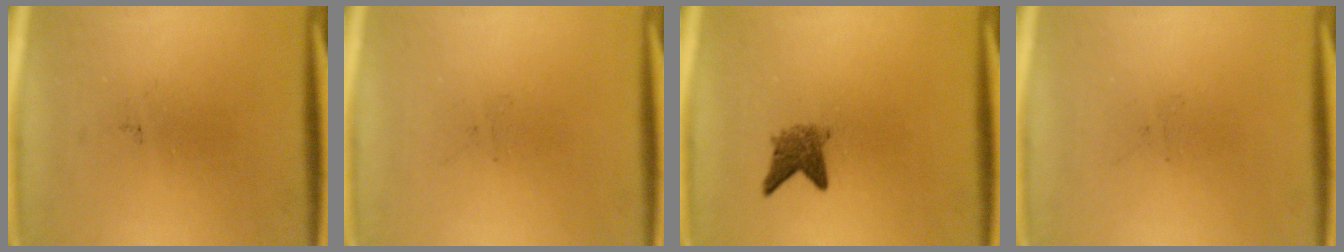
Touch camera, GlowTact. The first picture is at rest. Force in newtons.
{"total": 0.0}
{"total": 3.0}
{"total": 0.0}